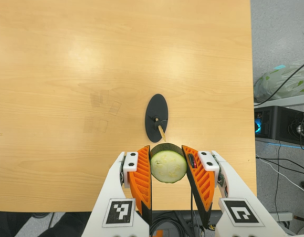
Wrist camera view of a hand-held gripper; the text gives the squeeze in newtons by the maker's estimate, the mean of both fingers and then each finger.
{"total": 12.0, "left": 12.5, "right": 11.6}